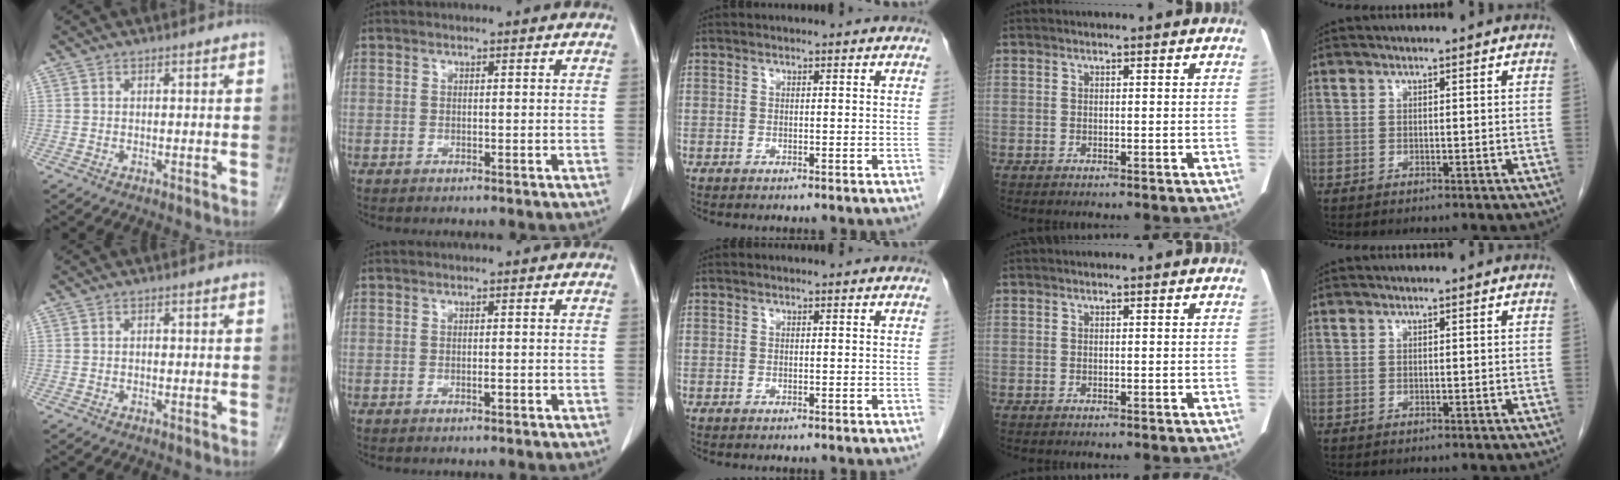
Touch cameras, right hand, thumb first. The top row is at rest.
{"thumb": {"total": 0.6, "force": [-0.1, 0.4, 0.4], "torque": [-0.006, 0.001, -0.005]}, "index": {"total": 0.8, "force": [-0.3, 0.1, 0.7], "torque": [-0.015, 0.000, -0.004]}}